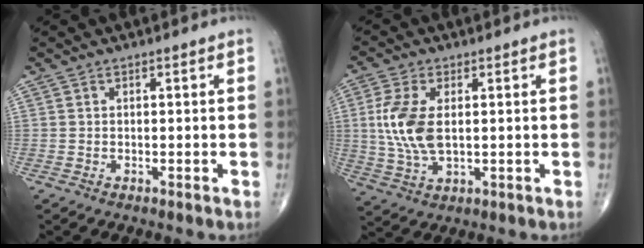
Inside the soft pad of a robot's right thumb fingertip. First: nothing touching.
{"total": 9.8, "force": [1.0, 5.1, 8.3], "torque": [-0.190, -0.007, 0.026]}